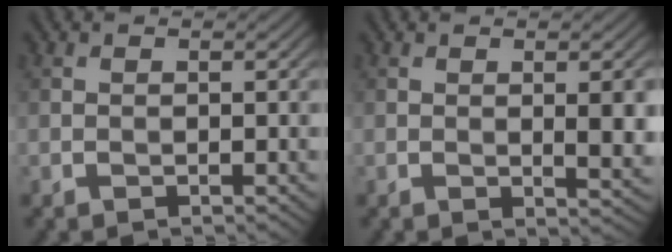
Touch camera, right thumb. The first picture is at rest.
{"total": 4.1, "force": [0.4, 1.0, 4.0], "torque": [-0.064, 0.000, 0.010]}